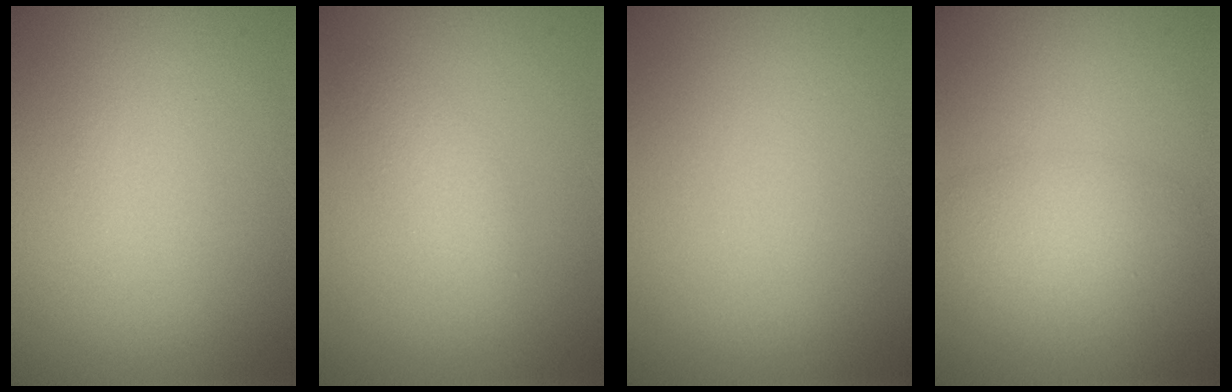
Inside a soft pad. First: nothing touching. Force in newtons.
{"total": 1.9, "press": 1.9, "slide": 0.1}
{"total": 0.0}
{"total": 3.3, "press": 3.3, "slide": 0.2}